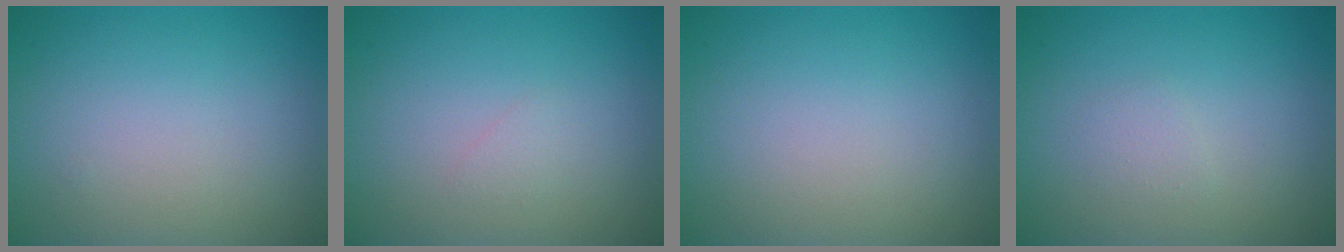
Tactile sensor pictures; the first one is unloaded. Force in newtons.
{"total": 0.7, "press": 0.7, "slide": 0.1}
{"total": 0.0}
{"total": 0.9, "press": 0.9, "slide": 0.1}